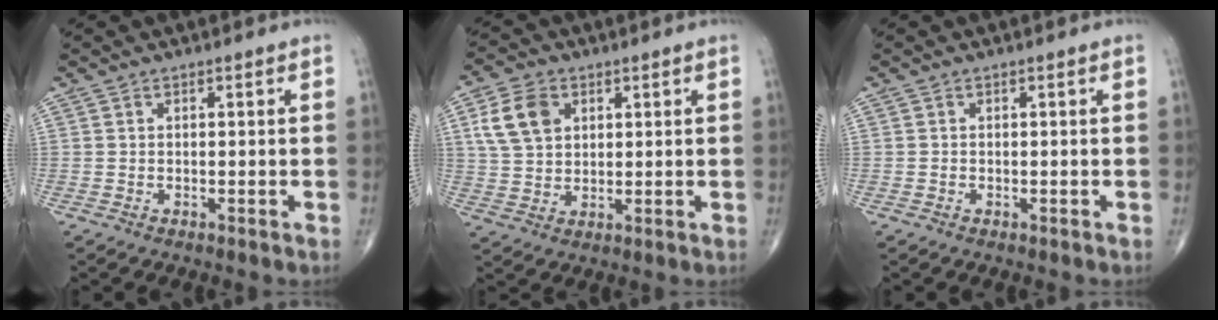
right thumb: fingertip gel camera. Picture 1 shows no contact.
{"total": 8.8, "force": [3.1, 6.2, 5.4], "torque": [-0.092, -0.003, 0.061]}
{"total": 0.0}